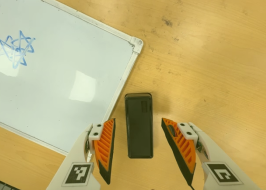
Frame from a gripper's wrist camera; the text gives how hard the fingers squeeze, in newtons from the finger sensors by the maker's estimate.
{"total": 0.0}